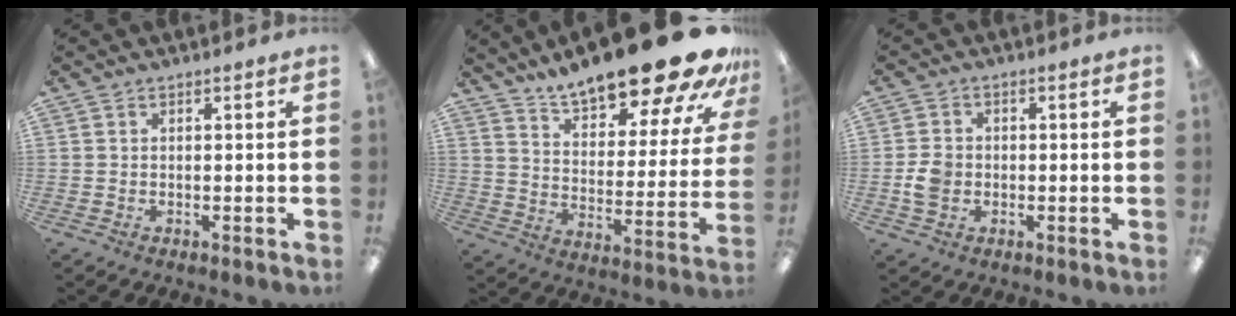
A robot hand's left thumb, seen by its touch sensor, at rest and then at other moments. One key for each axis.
{"total": 21.2, "fx": 17.4, "fy": 5.1, "fz": 11.0, "tx": -0.154, "ty": -0.125, "tz": 0.286}
{"total": 4.5, "fx": -0.8, "fy": 3.6, "fz": 2.5, "tx": -0.041, "ty": 0.001, "tz": -0.015}